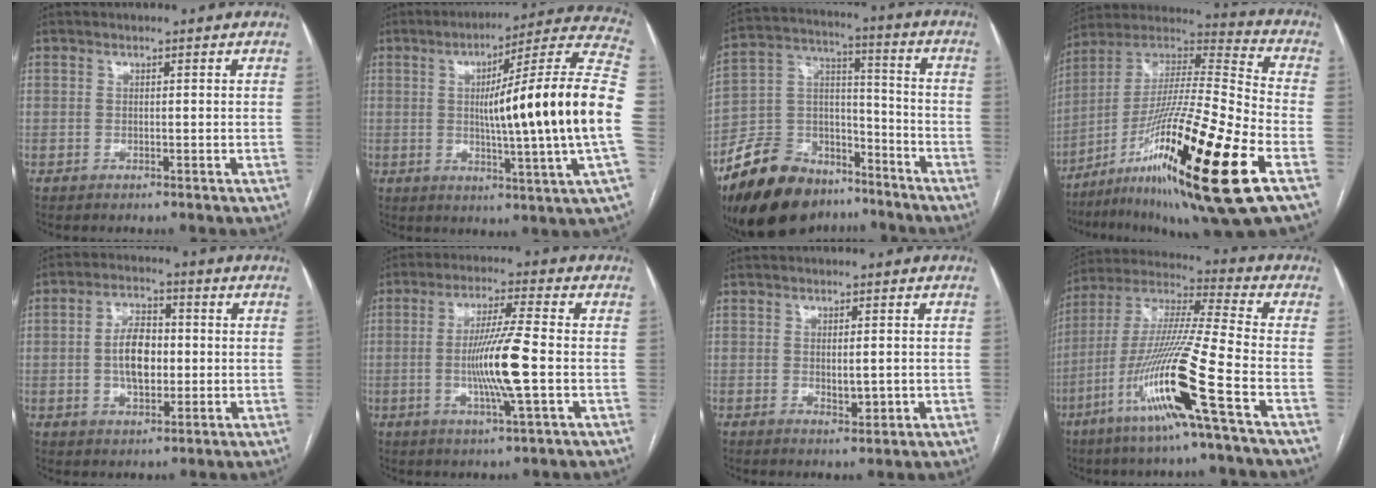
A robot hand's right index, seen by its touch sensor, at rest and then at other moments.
{"total": 23.1, "force": [-0.4, -1.6, 23.0], "torque": [-0.284, 0.009, -0.021]}
{"total": 18.1, "force": [-13.5, 9.6, 7.4], "torque": [-0.141, 0.046, -0.227]}
{"total": 26.4, "force": [-11.5, 0.5, 23.7], "torque": [-0.412, -0.040, -0.203]}
{"total": 7.7, "force": [-0.2, 4.3, 6.4], "torque": [-0.122, 0.016, -0.001]}
{"total": 10.3, "force": [-1.5, -0.3, 10.2], "torque": [-0.194, -0.007, -0.031]}
{"total": 2.9, "force": [-0.3, 1.0, 2.8], "torque": [-0.045, -0.005, 0.000]}
{"total": 17.8, "force": [-7.6, -1.3, 16.1], "torque": [-0.329, -0.023, -0.151]}